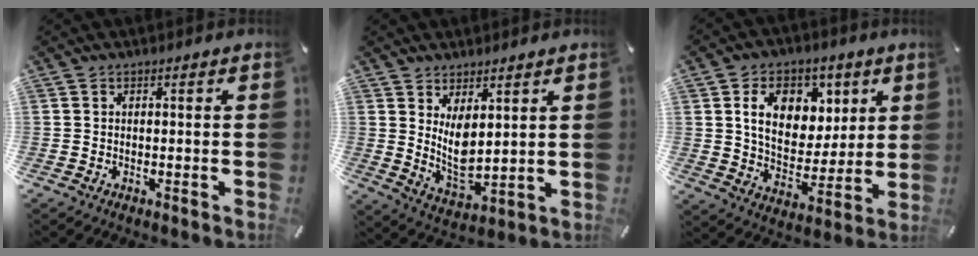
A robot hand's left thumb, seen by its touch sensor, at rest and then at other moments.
{"total": 8.0, "force": [3.0, 4.1, 6.1], "torque": [-0.123, -0.022, 0.055]}
{"total": 14.0, "force": [5.4, 10.4, 7.7], "torque": [-0.111, -0.016, 0.097]}